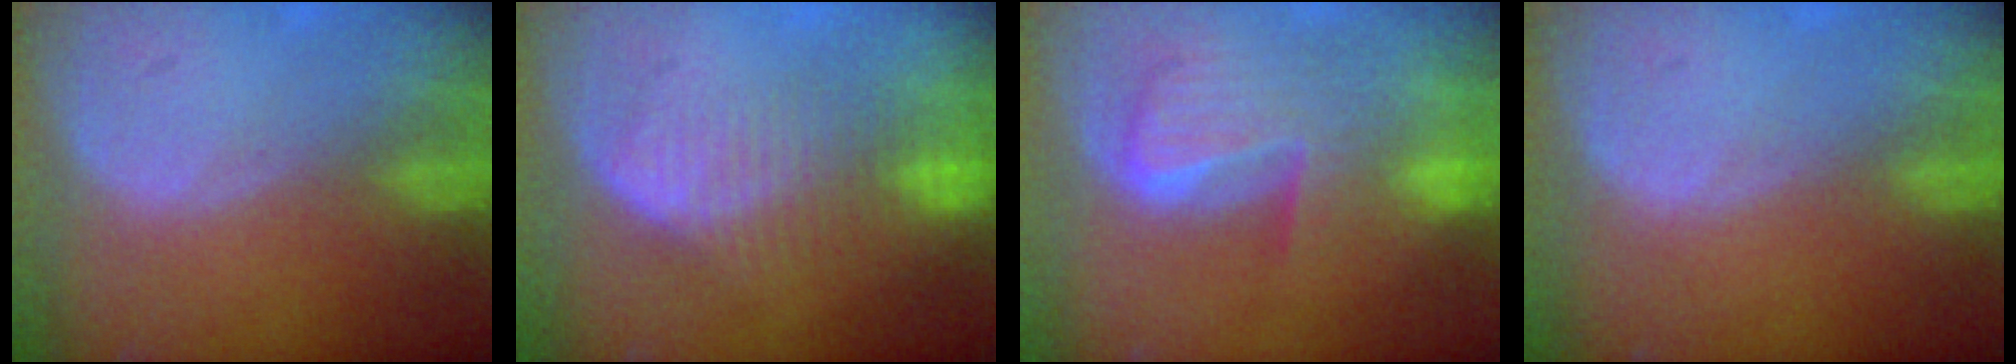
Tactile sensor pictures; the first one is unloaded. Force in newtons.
{"total": 8.6, "press": 7.3, "slide": 4.4}
{"total": 9.8, "press": 8.4, "slide": 5.0}
{"total": 0.0}